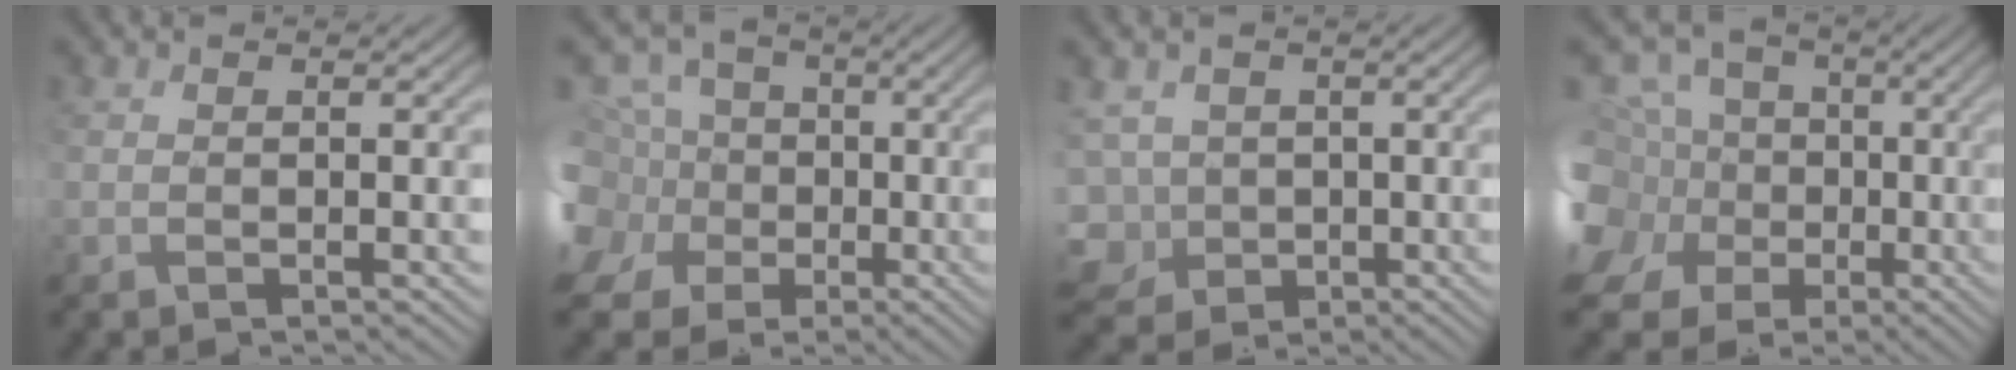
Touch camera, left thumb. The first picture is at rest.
{"total": 15.8, "force": [-4.8, 13.4, 6.7], "torque": [-0.222, -0.006, -0.100]}
{"total": 6.8, "force": [-1.4, 5.9, 3.0], "torque": [-0.104, -0.007, -0.039]}
{"total": 18.2, "force": [-5.2, 15.5, 8.1], "torque": [-0.253, -0.003, -0.105]}